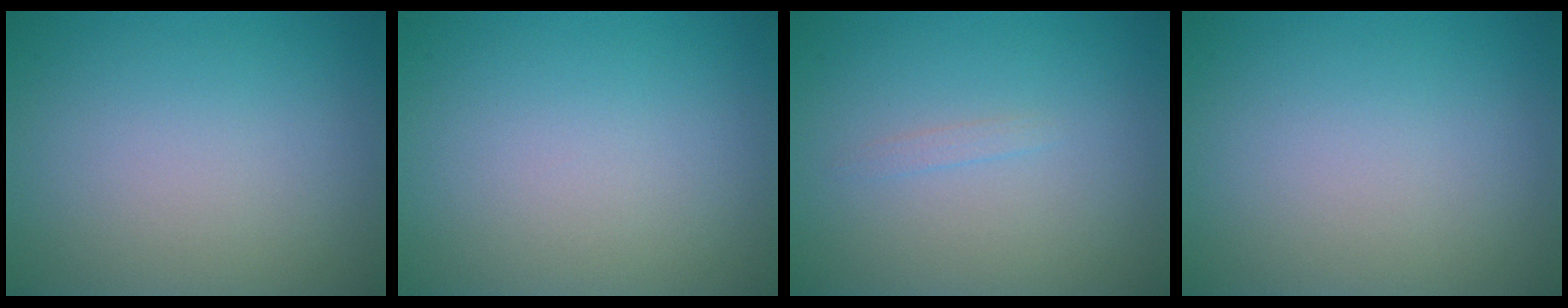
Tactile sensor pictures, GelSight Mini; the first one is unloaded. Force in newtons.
{"total": 0.0}
{"total": 0.6, "press": 0.6, "slide": 0.1}
{"total": 0.0}